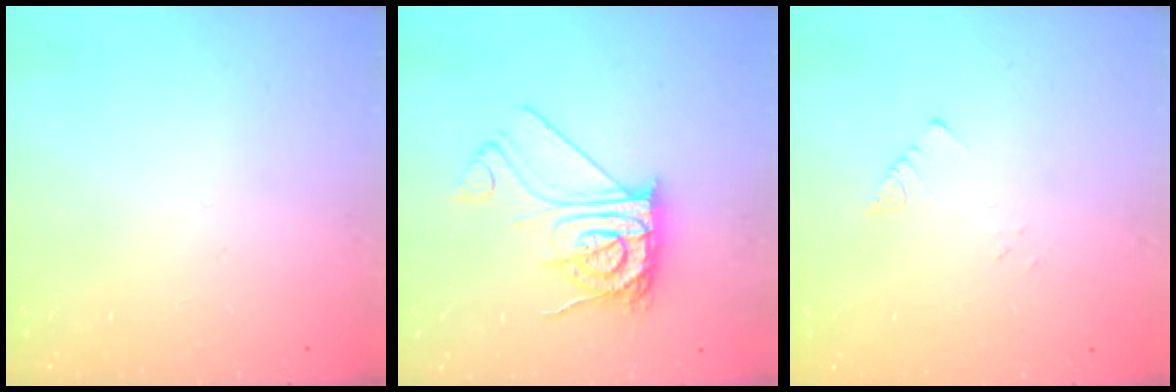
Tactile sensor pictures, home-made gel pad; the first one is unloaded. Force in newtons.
{"total": 11.8, "press": 11.8, "slide": 1.2}
{"total": 1.3, "press": 1.2, "slide": 0.1}